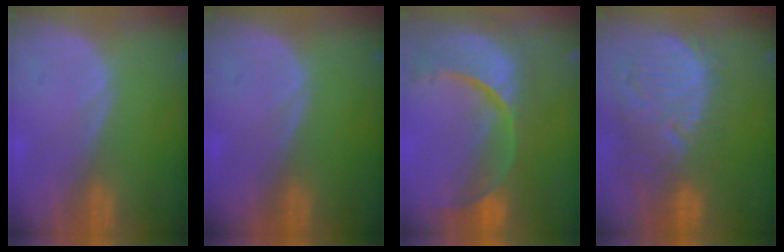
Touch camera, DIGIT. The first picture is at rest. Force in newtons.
{"total": 0.0}
{"total": 13.7, "press": 10.8, "slide": 8.4}
{"total": 12.8, "press": 11.3, "slide": 6.0}